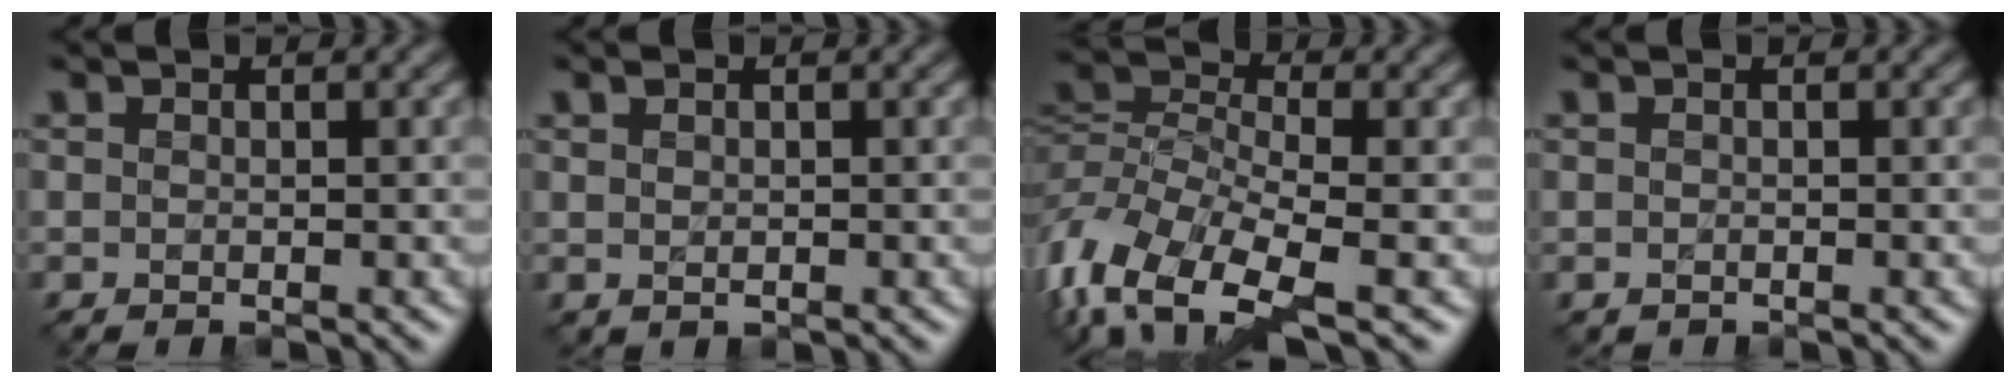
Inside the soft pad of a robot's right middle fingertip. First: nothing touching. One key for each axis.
{"total": 0.6, "fx": 0.5, "fy": 0.4, "fz": 0.2, "tx": -0.004, "ty": 0.001, "tz": 0.011}
{"total": 9.0, "fx": -4.1, "fy": 4.2, "fz": 6.8, "tx": -0.138, "ty": -0.001, "tz": -0.092}
{"total": 0.0}